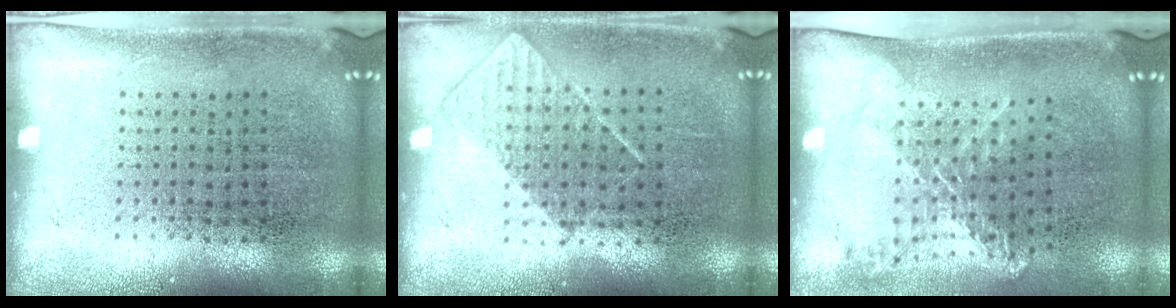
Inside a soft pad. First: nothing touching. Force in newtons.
{"total": 0.8, "press": 0.6, "slide": 0.4}
{"total": 1.5, "press": 1.3, "slide": 0.8}